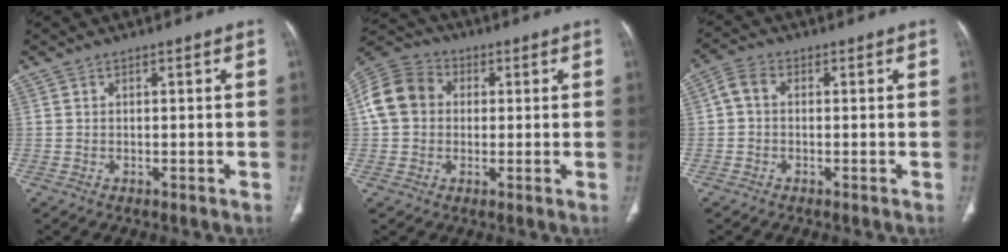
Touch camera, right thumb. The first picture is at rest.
{"total": 10.6, "force": [1.3, 8.8, 5.8], "torque": [-0.103, 0.026, 0.011]}
{"total": 3.5, "force": [0.0, 2.4, 2.5], "torque": [-0.048, 0.011, -0.008]}